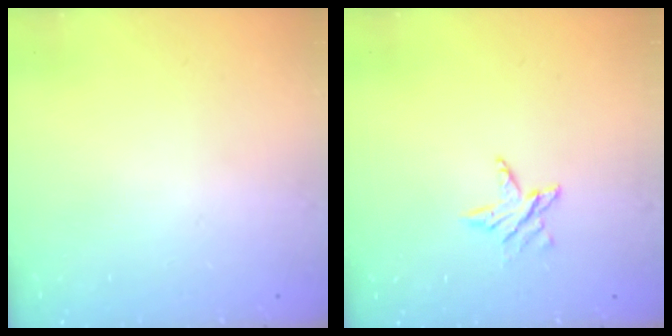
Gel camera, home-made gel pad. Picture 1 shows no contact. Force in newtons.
{"total": 4.0, "press": 4.0, "slide": 0.5}